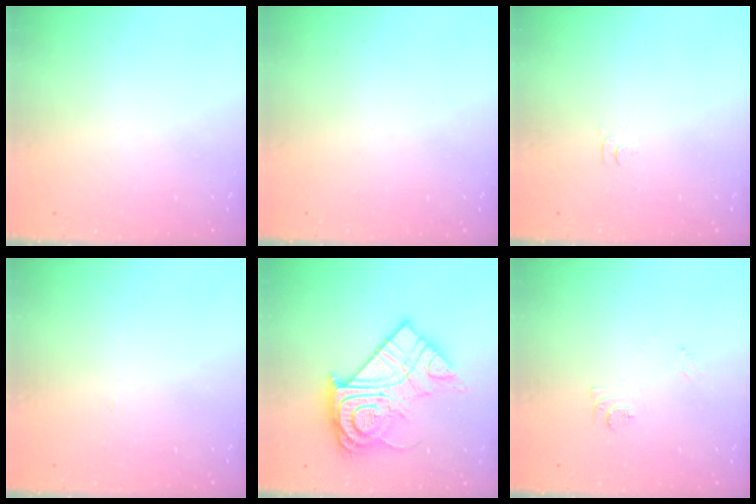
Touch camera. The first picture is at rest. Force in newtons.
{"total": 0.0}
{"total": 3.8, "press": 3.8, "slide": 0.6}
{"total": 2.7, "press": 2.7, "slide": 0.5}
{"total": 21.7, "press": 21.6, "slide": 1.7}
{"total": 7.3, "press": 7.3, "slide": 0.7}